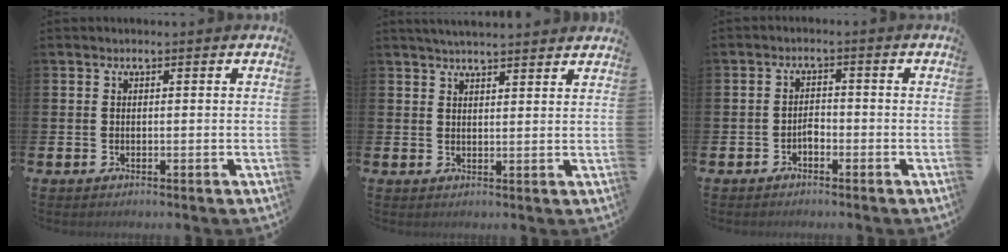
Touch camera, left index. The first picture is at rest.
{"total": 3.3, "force": [3.3, 0.0, 0.5], "torque": [-0.012, -0.013, 0.060]}
{"total": 1.6, "force": [-1.0, 0.9, 0.9], "torque": [-0.014, 0.002, -0.022]}